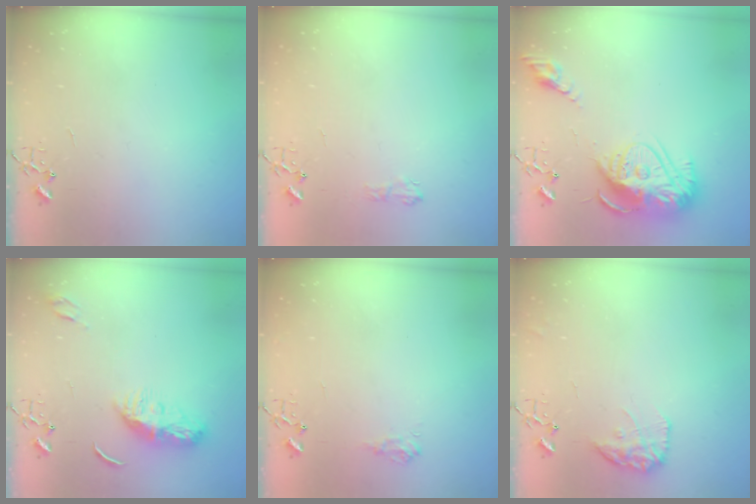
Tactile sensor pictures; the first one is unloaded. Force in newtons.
{"total": 6.3, "press": 6.3, "slide": 0.8}
{"total": 17.6, "press": 17.5, "slide": 1.6}
{"total": 9.4, "press": 9.4, "slide": 0.4}
{"total": 6.8, "press": 6.8, "slide": 0.8}
{"total": 12.1, "press": 12.0, "slide": 0.6}